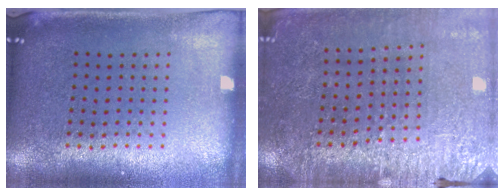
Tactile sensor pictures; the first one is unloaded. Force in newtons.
{"total": 2.8, "press": 2.8, "slide": 0.3}